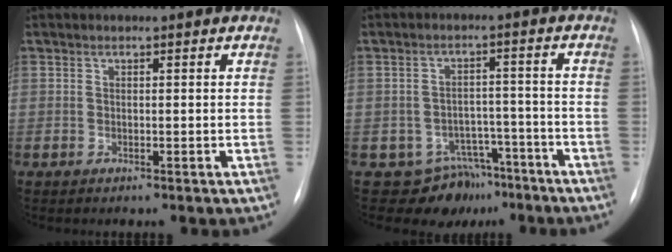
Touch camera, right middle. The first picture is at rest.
{"total": 7.4, "force": [-5.5, 4.9, -0.1], "torque": [0.022, 0.042, -0.076]}